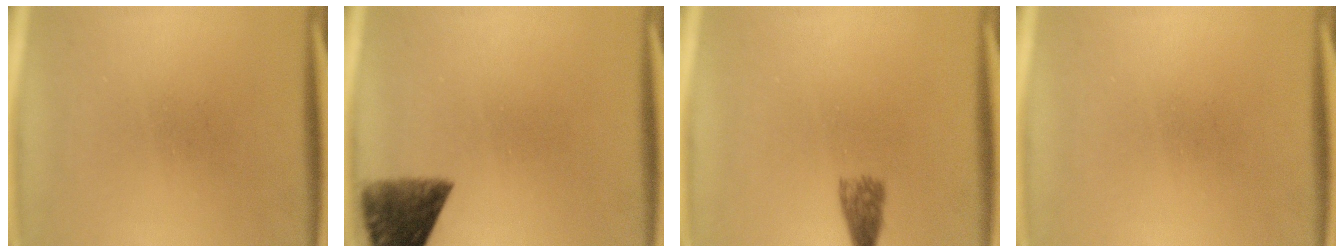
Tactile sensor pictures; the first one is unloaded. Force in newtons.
{"total": 8.4}
{"total": 2.7}
{"total": 0.0}